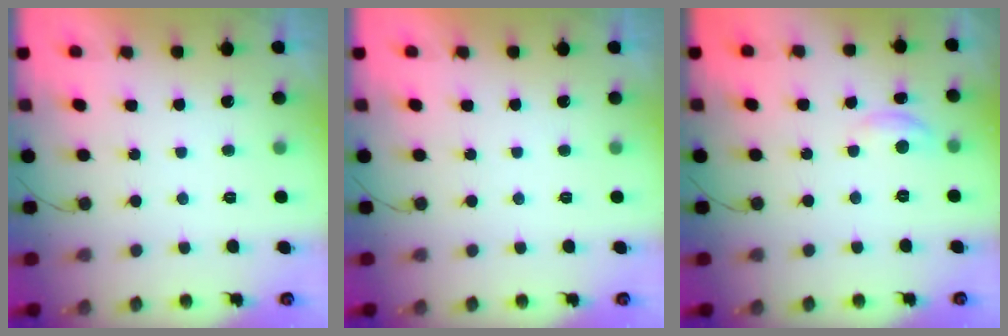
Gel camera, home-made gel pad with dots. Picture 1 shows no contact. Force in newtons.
{"total": 0.0}
{"total": 4.0, "press": 4.0, "slide": 0.2}